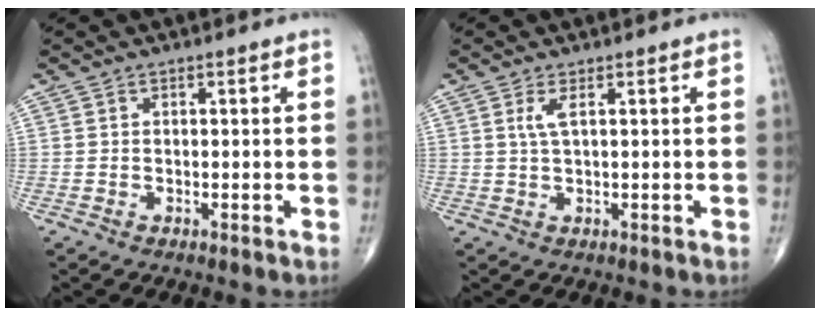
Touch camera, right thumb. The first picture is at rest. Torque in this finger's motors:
{"motor_torque": [-0.01, -0.03, 0.41, 0.03, 0.03]}